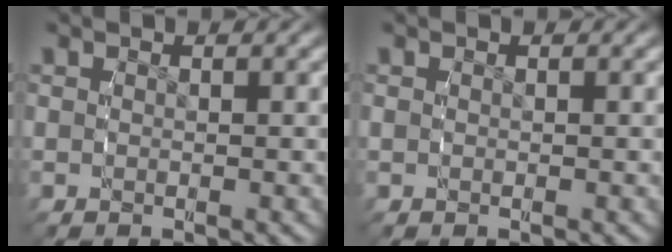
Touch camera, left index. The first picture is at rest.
{"total": 0.0}